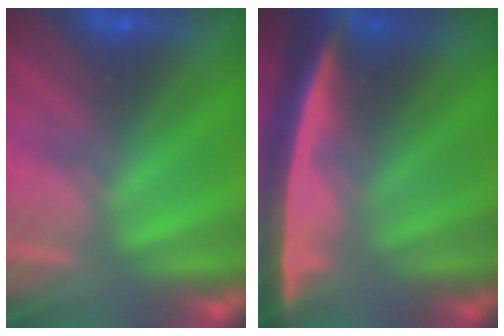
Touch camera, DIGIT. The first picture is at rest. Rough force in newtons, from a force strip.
{"total": 7.0}